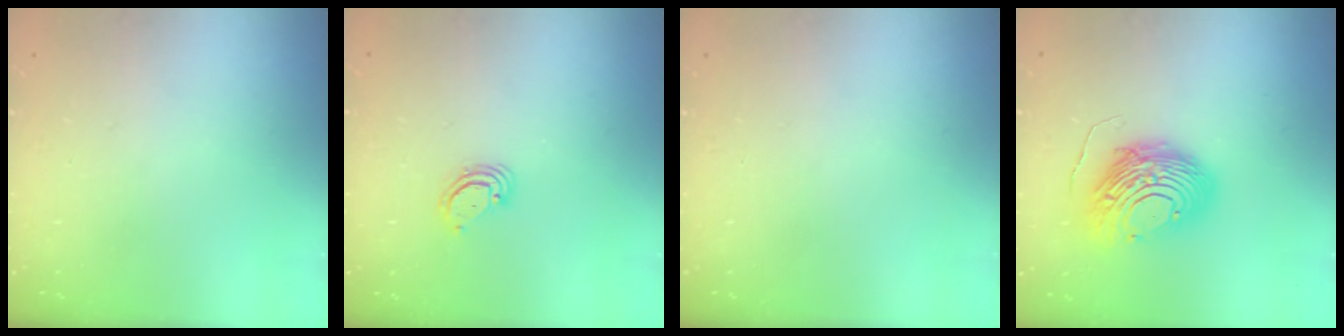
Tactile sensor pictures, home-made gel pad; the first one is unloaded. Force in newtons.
{"total": 2.9, "press": 2.9, "slide": 0.2}
{"total": 0.0}
{"total": 12.6, "press": 12.6, "slide": 1.3}